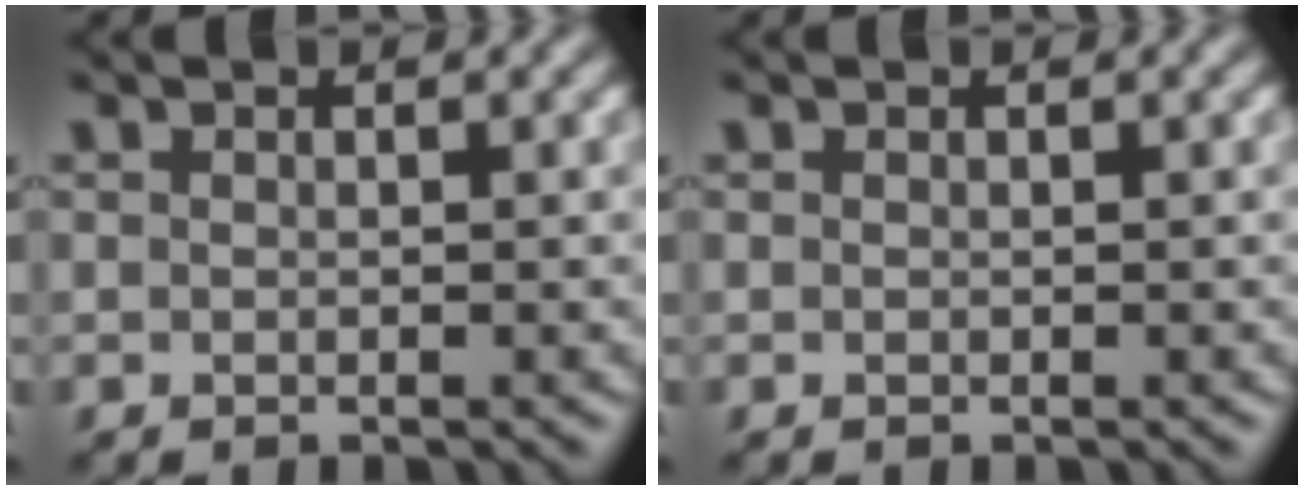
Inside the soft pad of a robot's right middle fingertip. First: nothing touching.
{"total": 0.0}